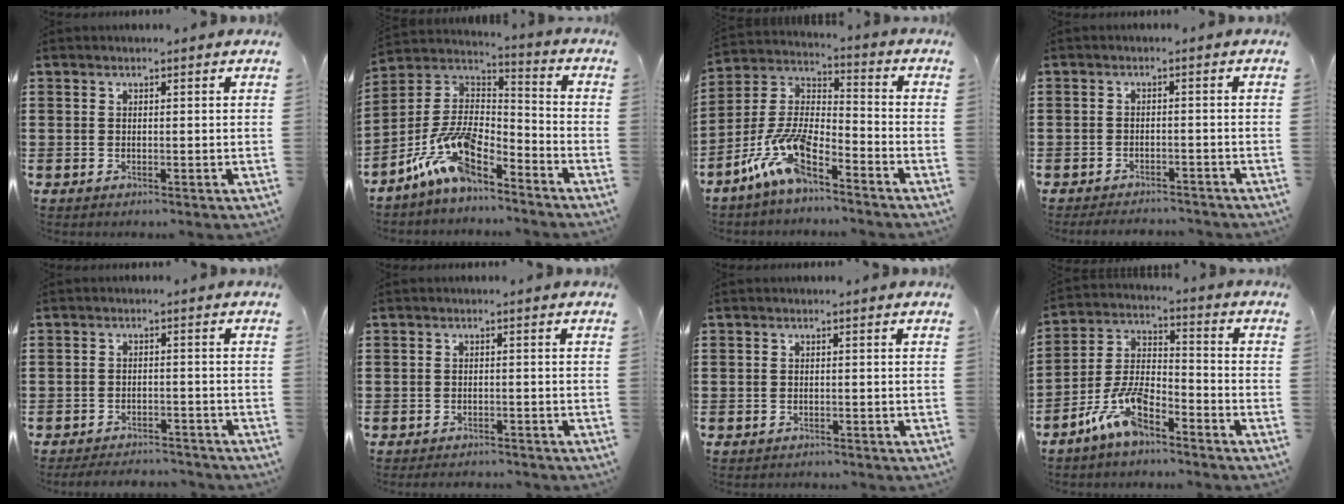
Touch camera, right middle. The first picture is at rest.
{"total": 12.0, "force": [-9.1, 3.6, 6.9], "torque": [-0.154, 0.019, -0.183]}
{"total": 11.0, "force": [-7.6, 3.0, 7.3], "torque": [-0.174, 0.001, -0.154]}
{"total": 2.5, "force": [-2.5, 0.3, -0.1], "torque": [-0.006, -0.002, -0.054]}
{"total": 3.2, "force": [-3.2, 0.3, 0.0], "torque": [-0.005, -0.001, -0.067]}
{"total": 1.7, "force": [-1.7, 0.2, -0.1], "torque": [-0.003, -0.001, -0.039]}
{"total": 0.9, "force": [-0.8, 0.3, -0.1], "torque": [0.000, 0.001, -0.018]}
{"total": 9.1, "force": [-6.8, 2.8, 5.3], "torque": [-0.132, 0.001, -0.134]}